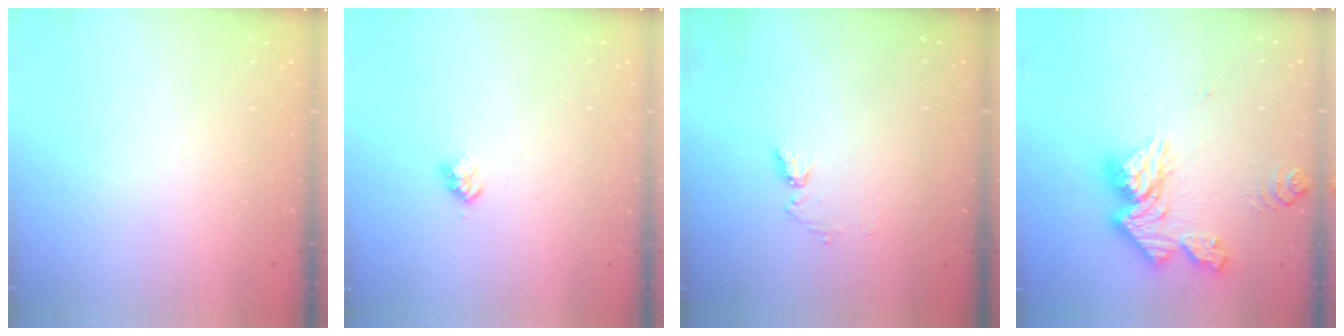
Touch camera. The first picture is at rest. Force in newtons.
{"total": 3.0, "press": 3.0, "slide": 0.4}
{"total": 5.7, "press": 5.6, "slide": 0.6}
{"total": 15.4, "press": 15.3, "slide": 1.1}